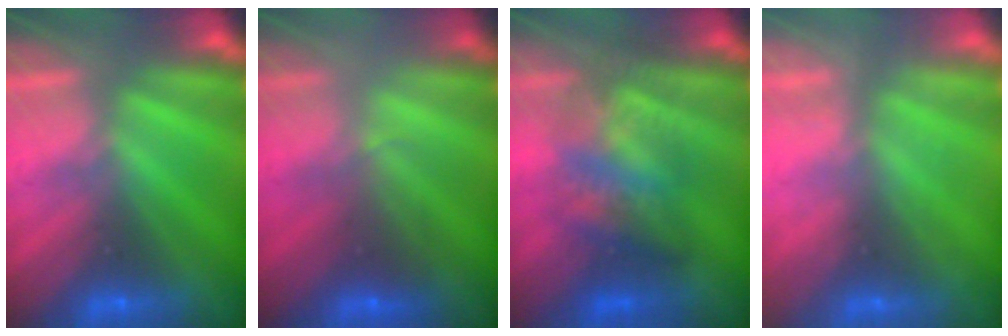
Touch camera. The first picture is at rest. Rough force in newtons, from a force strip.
{"total": 2.1}
{"total": 3.7}
{"total": 2.2}